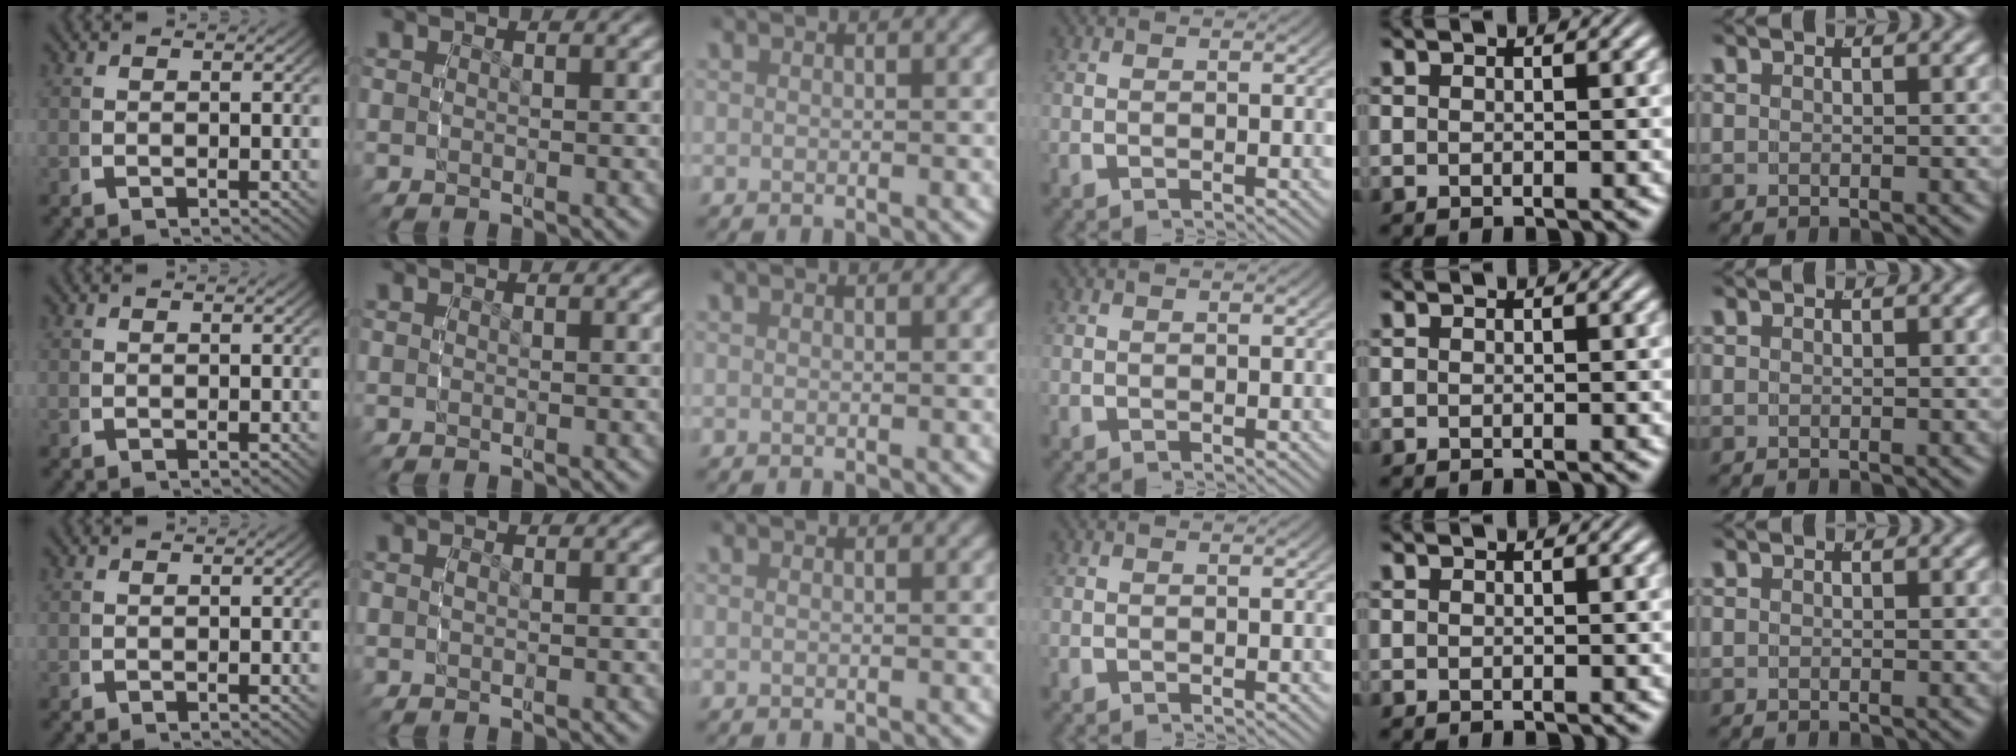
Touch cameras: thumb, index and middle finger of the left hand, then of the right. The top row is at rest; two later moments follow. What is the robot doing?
{"motion": "grasp_and_lifting", "object": "backpack"}